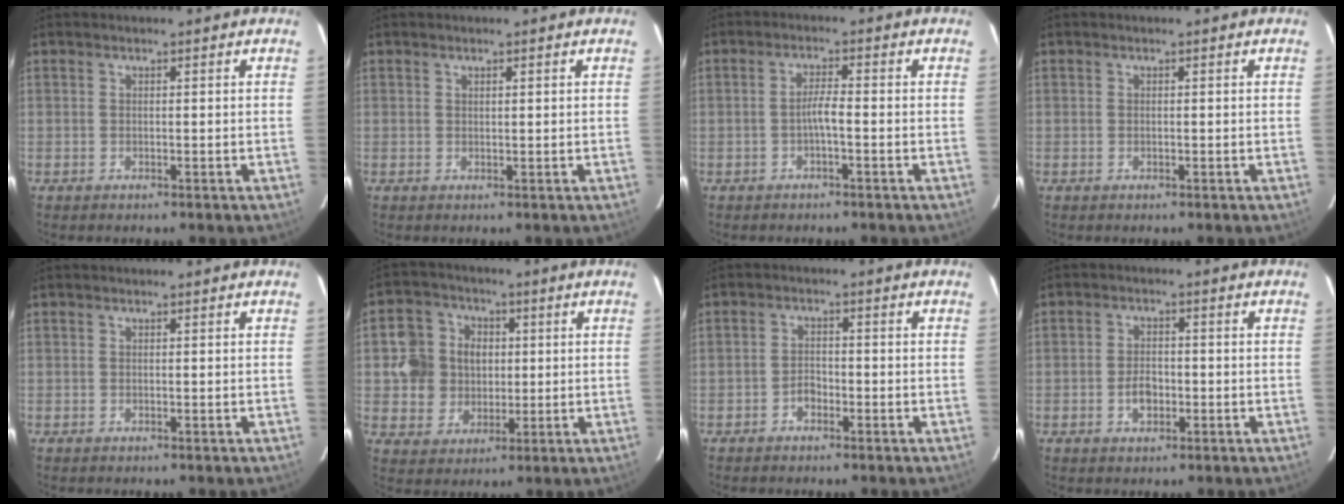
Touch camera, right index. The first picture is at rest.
{"total": 0.6, "force": [0.4, 0.1, 0.5], "torque": [-0.007, 0.002, 0.008]}
{"total": 2.4, "force": [-1.1, 0.0, 2.2], "torque": [-0.042, 0.005, -0.021]}
{"total": 0.0}
{"total": 0.0}
{"total": 9.7, "force": [1.2, 8.9, 3.6], "torque": [-0.090, 0.022, 0.027]}
{"total": 2.2, "force": [-1.4, 1.4, 0.9], "torque": [-0.020, 0.006, -0.024]}
{"total": 3.8, "force": [-1.2, 2.5, 2.6], "torque": [-0.050, 0.003, -0.017]}